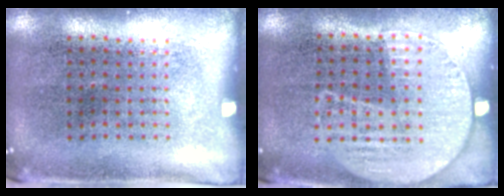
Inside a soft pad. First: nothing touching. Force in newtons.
{"total": 1.1, "press": 1.0, "slide": 0.5}